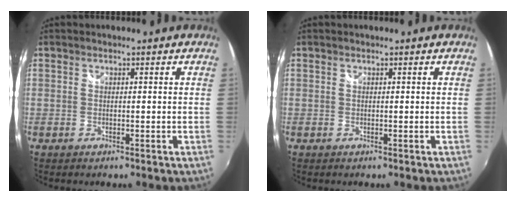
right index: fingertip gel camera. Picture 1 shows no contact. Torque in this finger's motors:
{"motor_torque": [-0.05, 0.22, 0.00, 0.00]}